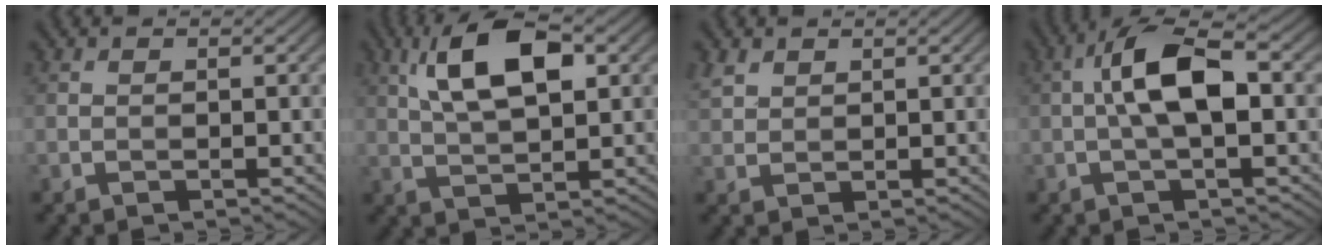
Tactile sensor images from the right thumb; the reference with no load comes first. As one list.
[{"total": 9.6, "force": [3.4, 3.9, 8.1], "torque": [-0.162, 0.016, 0.058]}, {"total": 2.5, "force": [1.7, 1.5, 0.9], "torque": [-0.027, 0.004, 0.040]}, {"total": 7.8, "force": [0.2, 2.8, 7.2], "torque": [-0.143, 0.021, -0.004]}]